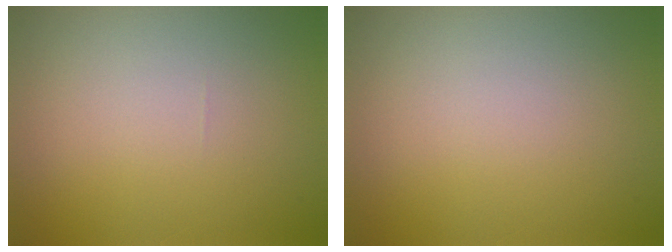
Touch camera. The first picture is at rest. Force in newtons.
{"total": 0.0}